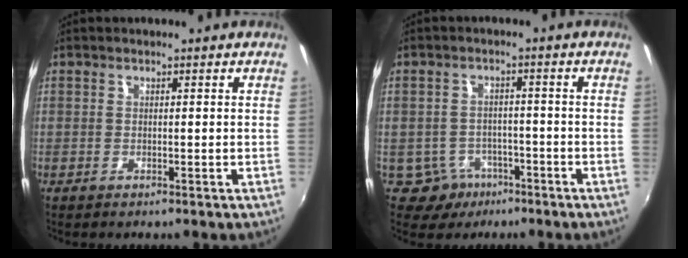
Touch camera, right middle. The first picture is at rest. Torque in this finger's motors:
{"motor_torque": [0.28, -0.31, -0.09, -0.02]}